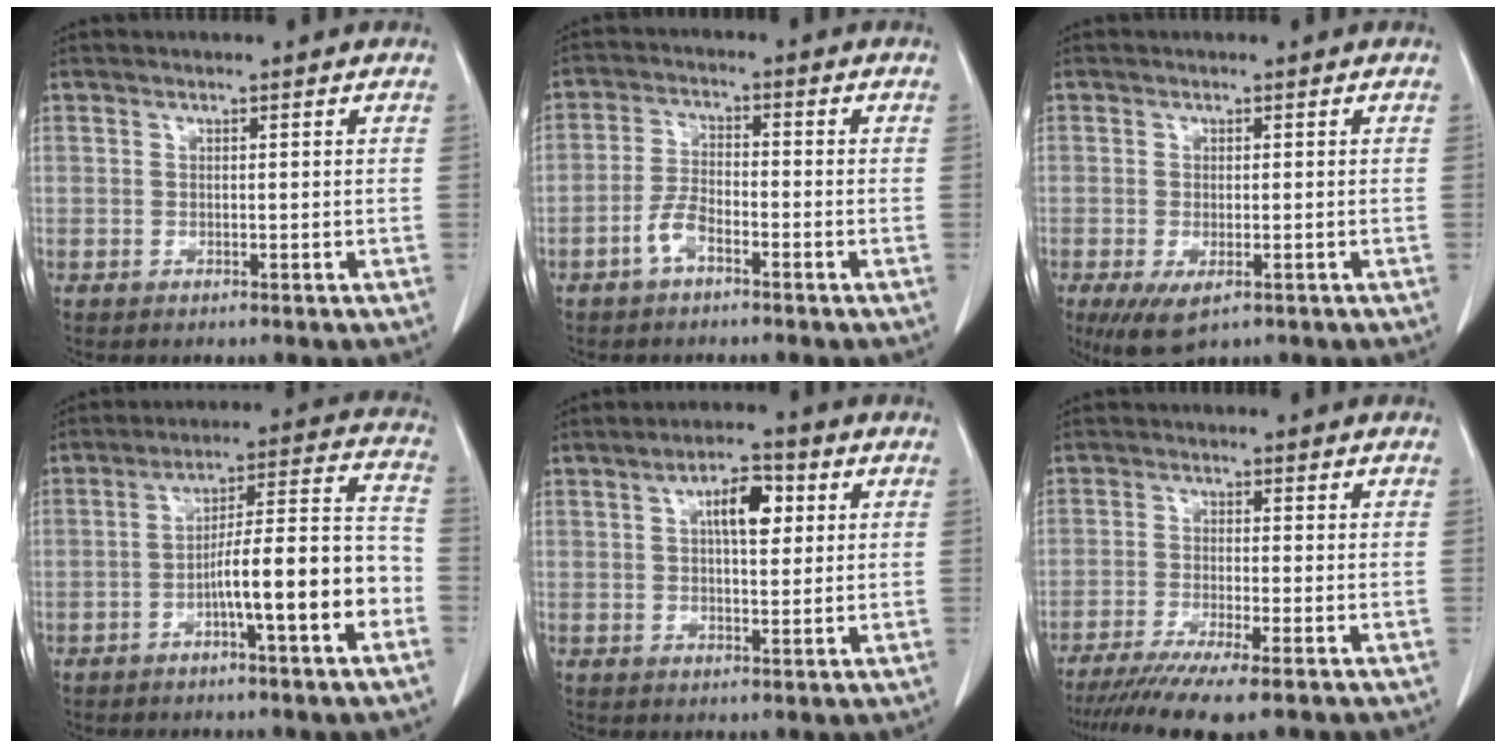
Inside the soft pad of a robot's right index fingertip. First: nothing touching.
{"total": 4.1, "force": [-2.5, 1.6, 2.8], "torque": [-0.060, 0.008, -0.050]}
{"total": 5.2, "force": [-2.7, 2.0, 4.0], "torque": [-0.069, -0.015, -0.037]}
{"total": 12.7, "force": [-4.7, 1.0, 11.8], "torque": [-0.176, 0.028, -0.071]}
{"total": 6.2, "force": [2.0, 2.3, 5.5], "torque": [-0.091, 0.011, 0.032]}
{"total": 9.4, "force": [-7.0, -0.1, 6.2], "torque": [-0.098, -0.020, -0.111]}